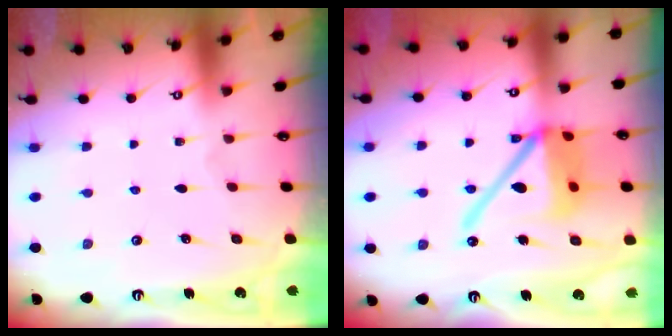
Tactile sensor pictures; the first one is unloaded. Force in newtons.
{"total": 17.0, "press": 16.8, "slide": 2.6}